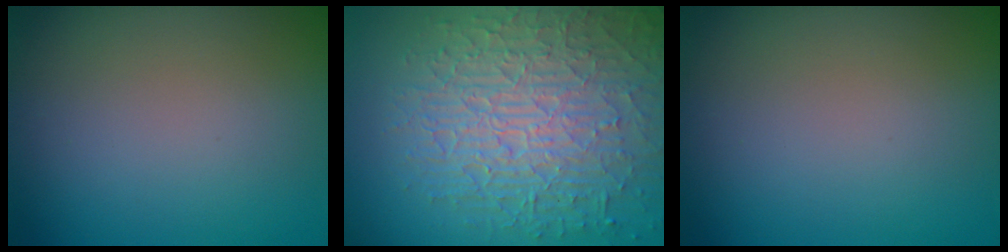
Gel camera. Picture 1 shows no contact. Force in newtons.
{"total": 9.6, "press": 6.4, "slide": 7.1}
{"total": 0.0}